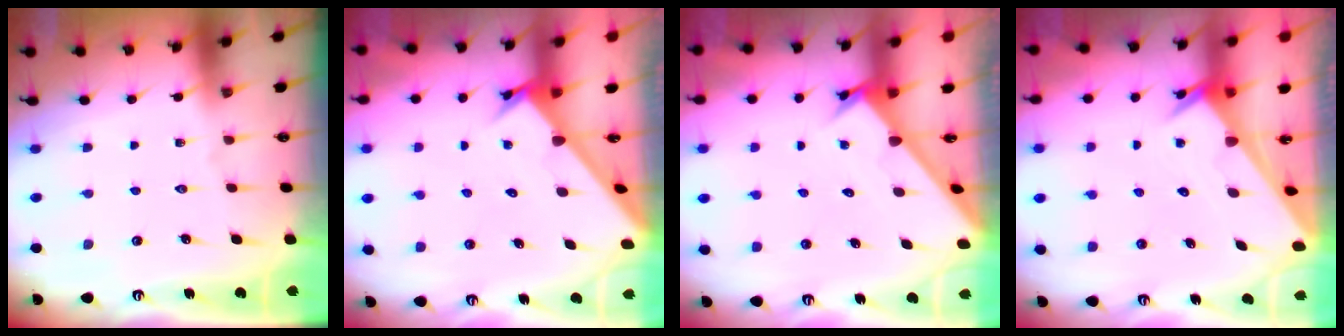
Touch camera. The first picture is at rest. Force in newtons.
{"total": 2.7, "press": 2.7, "slide": 0.3}
{"total": 2.8, "press": 2.8, "slide": 0.3}
{"total": 3.6, "press": 3.5, "slide": 0.4}